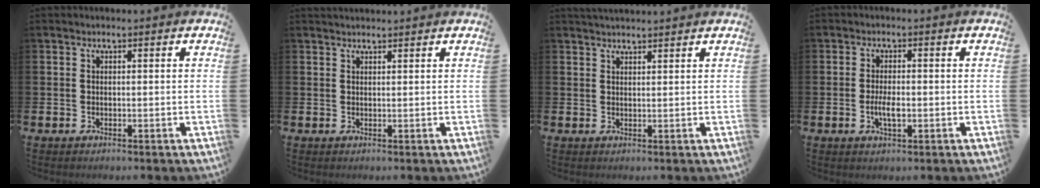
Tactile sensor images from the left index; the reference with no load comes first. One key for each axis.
{"total": 1.1, "fx": 1.1, "fy": 0.1, "fz": 0.2, "tx": 0.008, "ty": -0.003, "tz": 0.019}
{"total": 2.1, "fx": 2.1, "fy": 0.2, "fz": 0.2, "tx": -0.005, "ty": -0.006, "tz": 0.037}
{"total": 2.9, "fx": -0.6, "fy": 1.2, "fz": 2.6, "tx": -0.042, "ty": 0.000, "tz": -0.012}